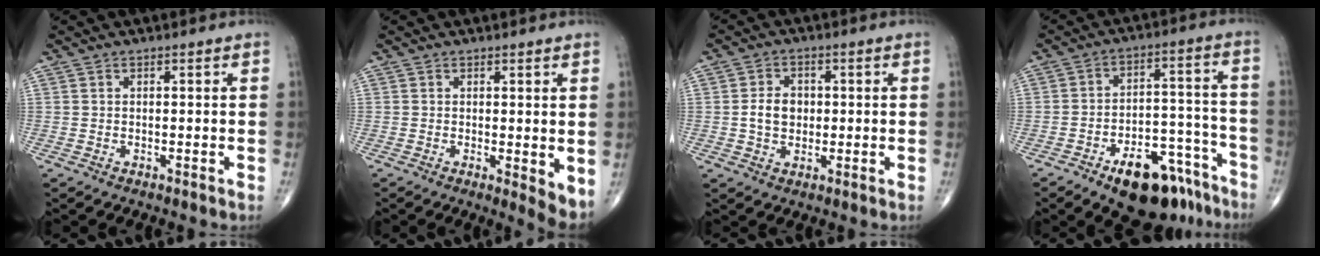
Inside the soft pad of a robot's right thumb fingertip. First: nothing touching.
{"total": 4.4, "force": [0.1, 1.5, 4.2], "torque": [-0.056, -0.014, 0.002]}
{"total": 5.3, "force": [0.0, 4.1, 3.4], "torque": [-0.047, 0.006, -0.002]}
{"total": 16.2, "force": [-10.9, 7.6, 9.4], "torque": [-0.095, 0.090, -0.158]}